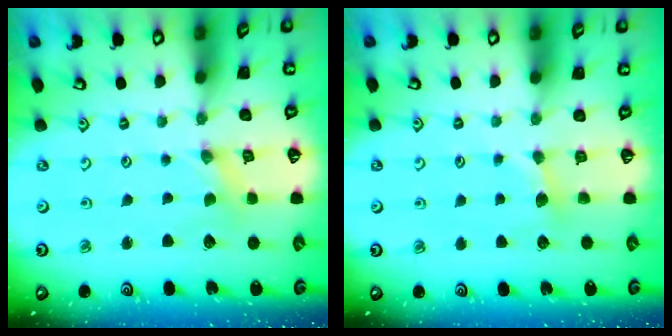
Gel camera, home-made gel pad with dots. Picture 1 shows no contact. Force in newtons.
{"total": 3.6, "press": 3.6, "slide": 0.6}